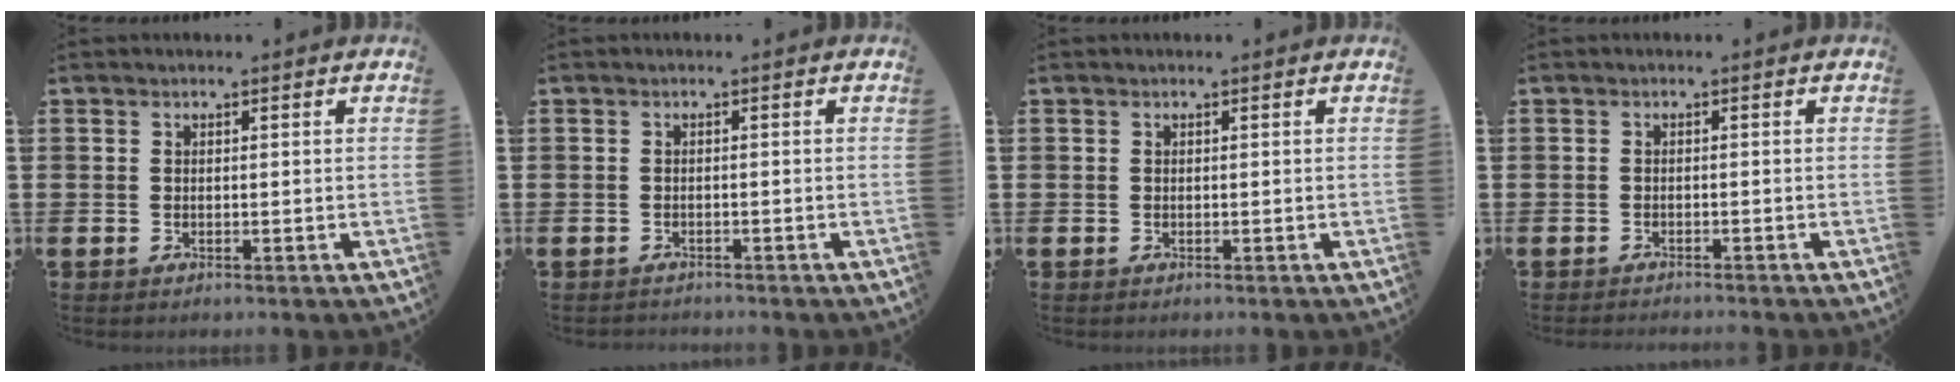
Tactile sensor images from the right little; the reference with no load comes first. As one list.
[{"total": 0.6, "force": [-0.6, 0.1, -0.1], "torque": [-0.001, -0.001, -0.013]}, {"total": 0.0}, {"total": 0.7, "force": [-0.7, -0.1, 0.0], "torque": [-0.001, -0.001, -0.015]}]